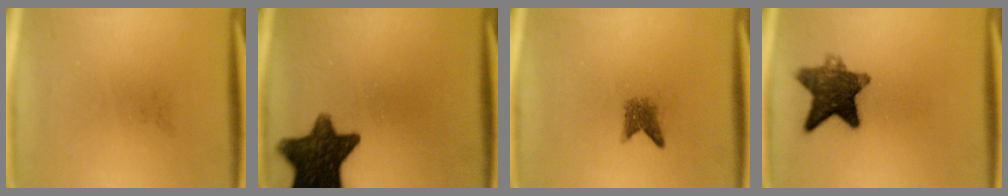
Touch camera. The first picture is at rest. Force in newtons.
{"total": 12.8}
{"total": 2.3}
{"total": 9.5}